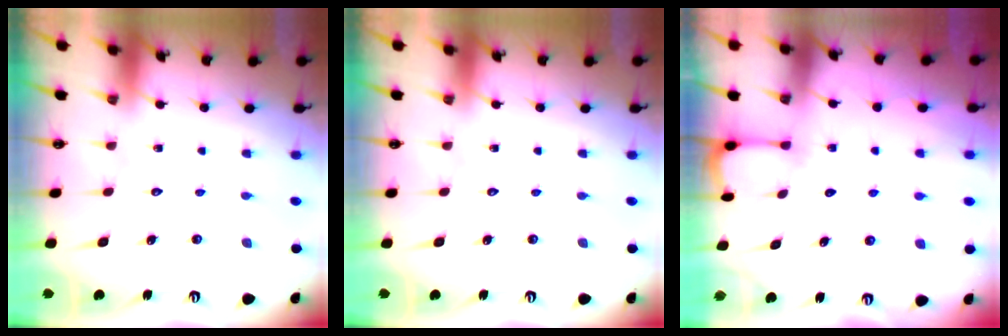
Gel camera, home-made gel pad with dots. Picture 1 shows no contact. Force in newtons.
{"total": 0.0}
{"total": 2.6, "press": 2.6, "slide": 0.3}